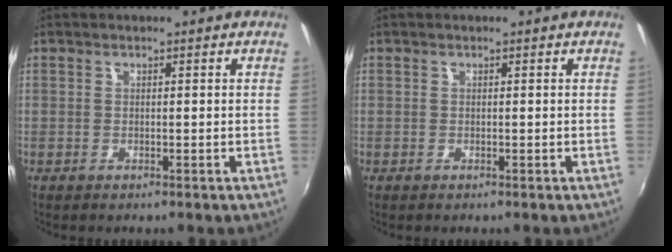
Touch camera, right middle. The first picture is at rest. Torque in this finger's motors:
{"motor_torque": [0.48, -0.58, 0.01, 0.01]}